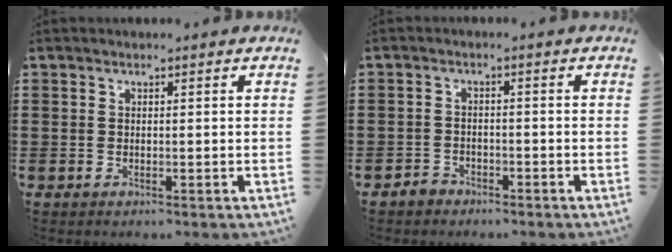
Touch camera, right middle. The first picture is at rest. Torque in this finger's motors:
{"motor_torque": [2.14, 0.00, 0.10, 0.01]}